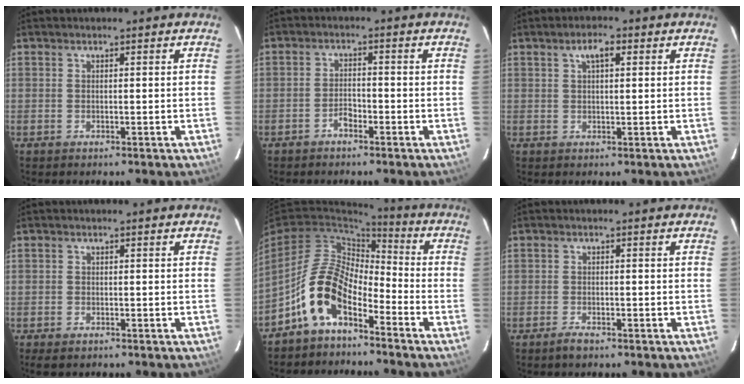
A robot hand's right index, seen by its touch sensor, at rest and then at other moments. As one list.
[{"total": 2.6, "force": [-2.0, 1.1, 1.3], "torque": [-0.031, 0.006, -0.037]}, {"total": 3.3, "force": [1.4, 1.3, 2.7], "torque": [-0.049, 0.012, 0.024]}, {"total": 2.1, "force": [-1.5, 1.1, 0.9], "torque": [-0.023, -0.005, -0.028]}, {"total": 11.0, "force": [-6.4, 5.4, 7.2], "torque": [-0.141, 0.015, -0.128]}, {"total": 2.4, "force": [-1.8, 0.8, 1.3], "torque": [-0.029, -0.004, -0.033]}]